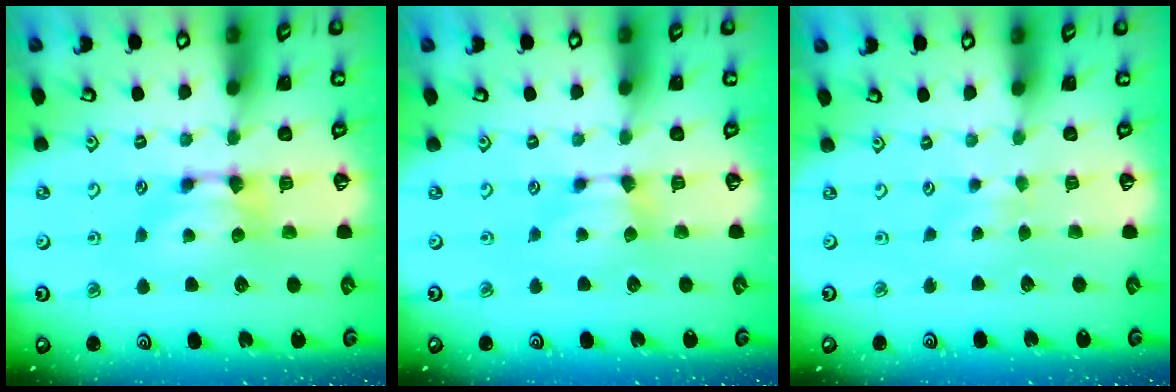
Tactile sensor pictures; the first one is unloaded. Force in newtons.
{"total": 0.6, "press": 0.6, "slide": 0.3}
{"total": 2.6, "press": 2.5, "slide": 0.3}